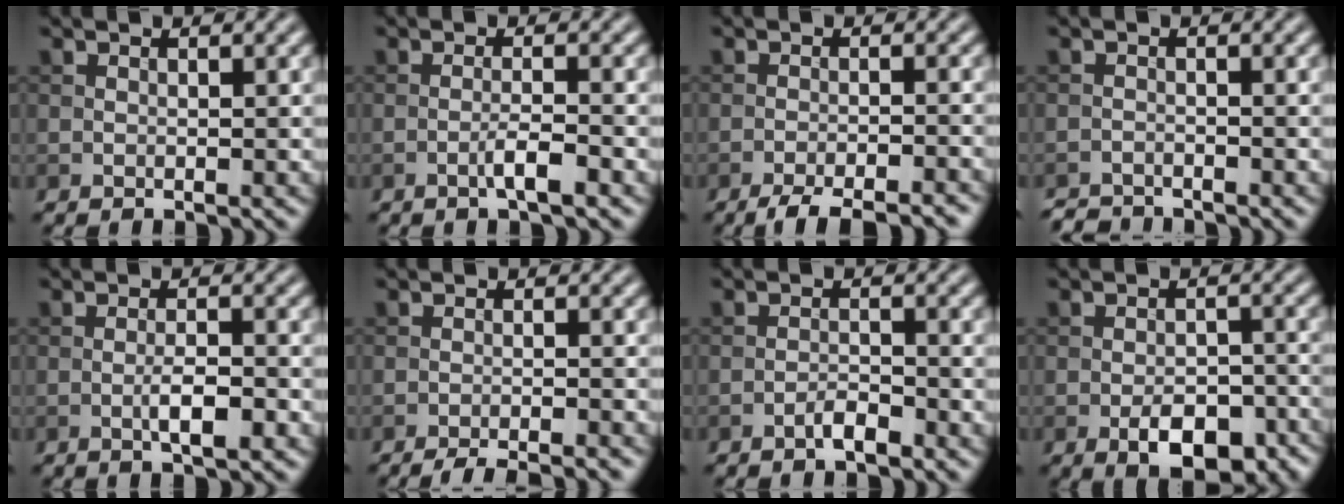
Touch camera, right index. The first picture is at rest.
{"total": 2.3, "force": [-1.2, 0.2, 1.9], "torque": [-0.034, 0.007, -0.024]}
{"total": 6.0, "force": [-5.0, 1.1, 3.0], "torque": [-0.045, -0.012, -0.076]}
{"total": 2.3, "force": [-2.2, 0.3, 0.2], "torque": [0.000, -0.004, -0.044]}
{"total": 2.8, "force": [-1.1, 0.7, 2.6], "torque": [-0.045, 0.003, -0.019]}
{"total": 4.4, "force": [-3.8, 0.6, 2.2], "torque": [-0.031, -0.009, -0.061]}
{"total": 1.7, "force": [-1.2, 0.4, 1.1], "torque": [-0.020, 0.004, -0.025]}
{"total": 6.6, "force": [-3.4, 3.2, 4.6], "torque": [-0.066, -0.004, -0.047]}